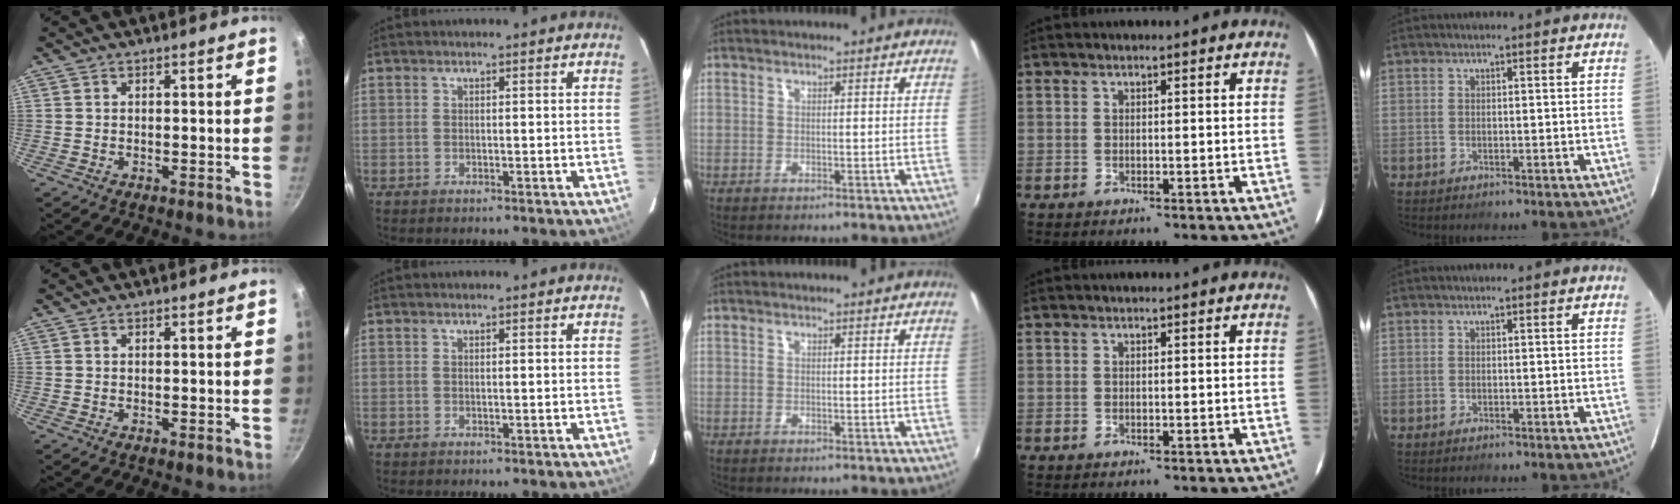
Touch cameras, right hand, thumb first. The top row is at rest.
{}